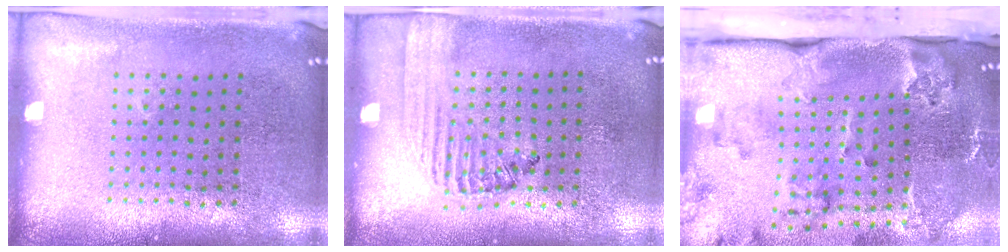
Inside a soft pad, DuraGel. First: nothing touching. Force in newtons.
{"total": 1.4, "press": 1.2, "slide": 0.7}
{"total": 3.9, "press": 2.7, "slide": 2.8}